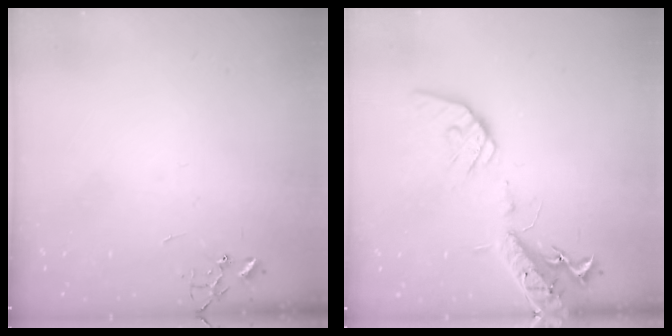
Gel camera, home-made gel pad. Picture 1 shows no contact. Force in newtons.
{"total": 17.5, "press": 17.1, "slide": 3.5}